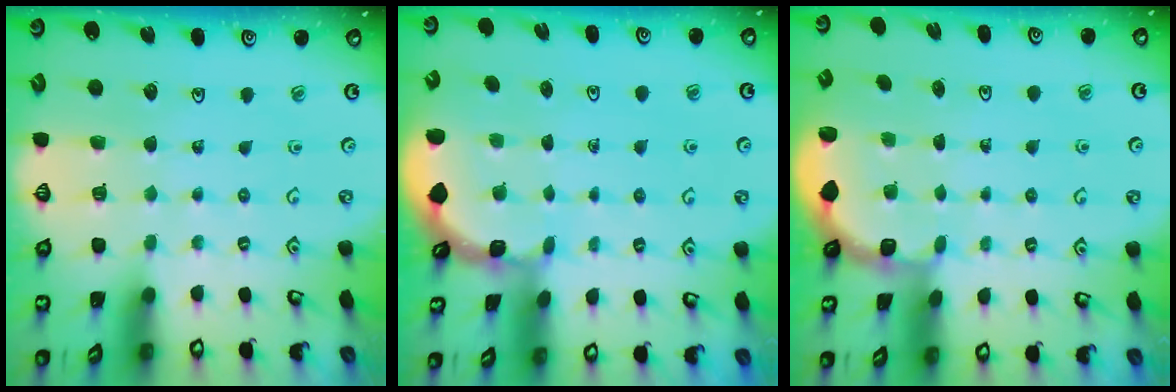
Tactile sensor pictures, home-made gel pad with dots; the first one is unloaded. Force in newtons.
{"total": 1.5, "press": 1.5, "slide": 0.2}
{"total": 1.8, "press": 1.6, "slide": 0.7}